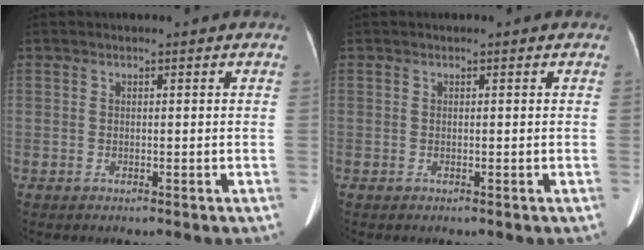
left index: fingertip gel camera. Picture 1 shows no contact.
{"total": 0.0}